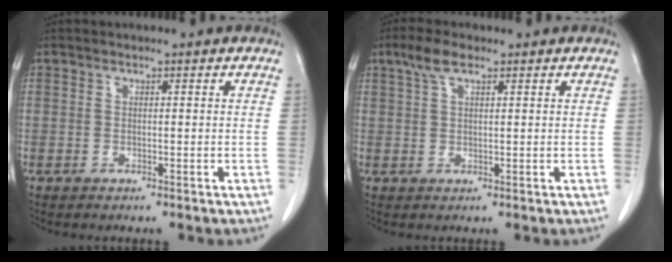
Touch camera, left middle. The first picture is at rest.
{"total": 3.7, "force": [2.3, 1.1, 2.7], "torque": [-0.062, 0.013, 0.049]}